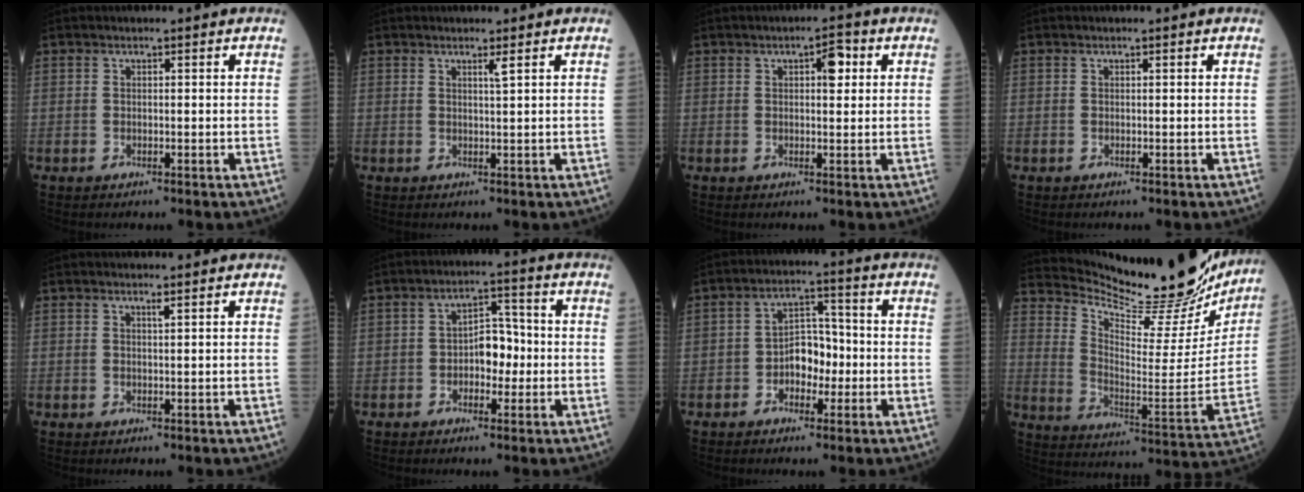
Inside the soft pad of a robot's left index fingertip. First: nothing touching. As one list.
[{"total": 1.1, "force": [0.7, -0.4, 0.8], "torque": [-0.024, -0.008, 0.016]}, {"total": 3.1, "force": [1.1, 1.0, 2.7], "torque": [-0.041, 0.009, 0.014]}, {"total": 0.0}, {"total": 0.7, "force": [0.6, -0.2, 0.4], "torque": [-0.019, -0.005, 0.015]}, {"total": 5.3, "force": [-0.8, 2.9, 4.3], "torque": [-0.065, 0.016, -0.017]}, {"total": 5.8, "force": [-1.4, 3.5, 4.4], "torque": [-0.073, 0.018, -0.029]}, {"total": 24.4, "force": [22.7, 3.7, 8.2], "torque": [-0.138, -0.084, 0.314]}]